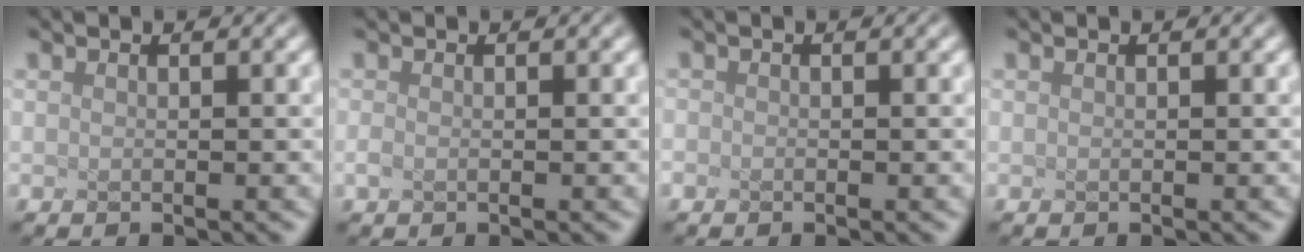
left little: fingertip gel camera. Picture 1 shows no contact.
{"total": 0.9, "force": [-0.7, -0.5, -0.4], "torque": [-0.014, -0.007, 0.003]}
{"total": 1.1, "force": [-0.8, -0.4, -0.6], "torque": [-0.001, -0.011, -0.001]}
{"total": 0.0}